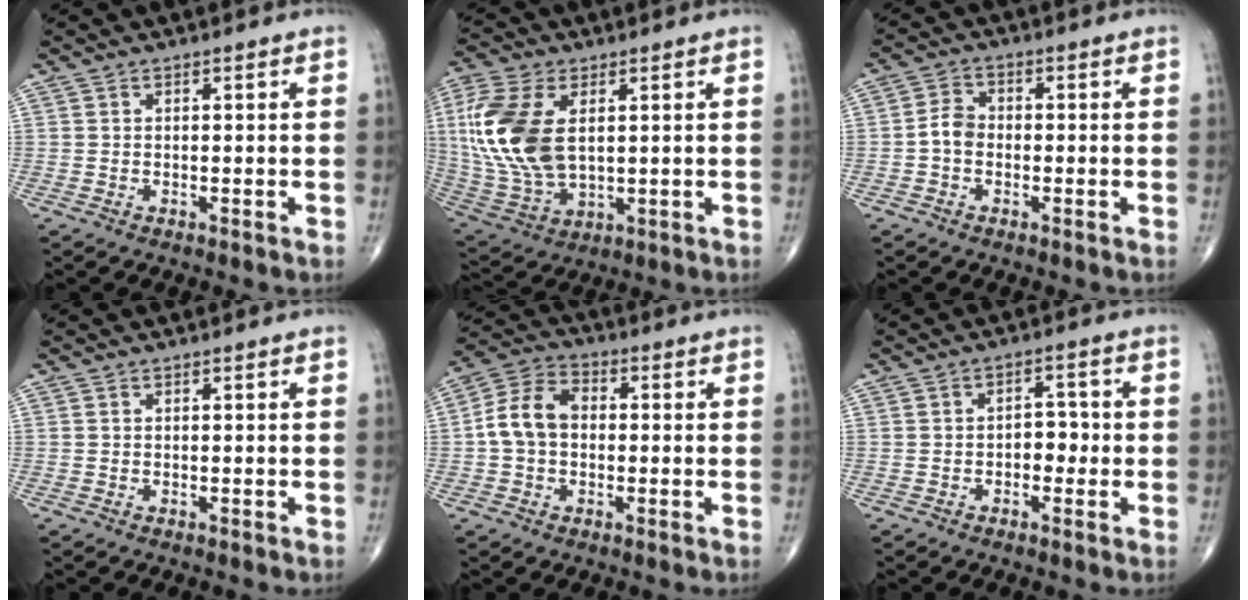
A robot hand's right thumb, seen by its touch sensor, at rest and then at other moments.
{"total": 18.1, "force": [3.1, 10.3, 14.6], "torque": [-0.329, -0.014, 0.065]}
{"total": 3.7, "force": [-0.9, 2.8, 2.3], "torque": [-0.034, 0.014, -0.027]}
{"total": 0.0}
{"total": 8.9, "force": [-0.2, 6.5, 6.0], "torque": [-0.107, 0.031, -0.016]}
{"total": 3.7, "force": [-0.8, 2.5, 2.7], "torque": [-0.015, 0.014, -0.018]}